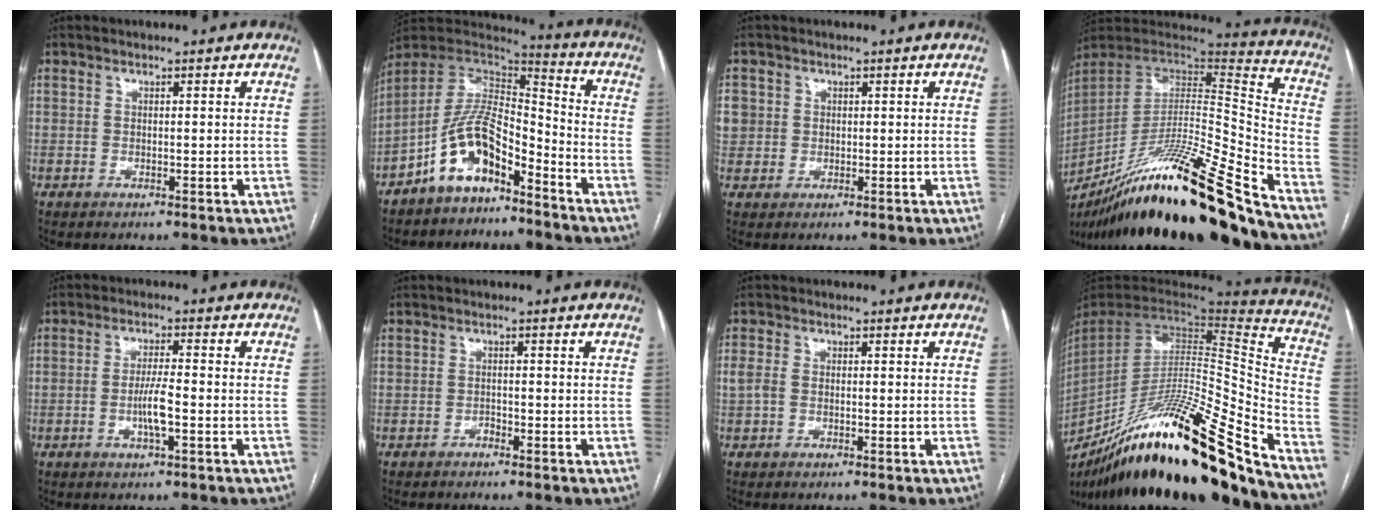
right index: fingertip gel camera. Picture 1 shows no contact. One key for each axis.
{"total": 11.0, "fx": -7.4, "fy": 3.5, "fz": 7.3, "tx": -0.146, "ty": 0.028, "tz": -0.140}
{"total": 5.9, "fx": 1.0, "fy": 5.6, "fz": 1.6, "tx": -0.057, "ty": 0.018, "tz": 0.028}
{"total": 31.7, "fx": -23.3, "fy": 1.7, "fz": 21.4, "tx": -0.320, "ty": -0.044, "tz": -0.389}
{"total": 4.5, "fx": -1.3, "fy": 0.4, "fz": 4.3, "tx": -0.087, "ty": -0.003, "tz": -0.024}
{"total": 0.8, "fx": -0.8, "fy": 0.3, "fz": 0.2, "tx": 0.001, "ty": 0.002, "tz": -0.015}
{"total": 2.8, "fx": -0.2, "fy": 2.0, "fz": 1.9, "tx": -0.060, "ty": 0.014, "tz": -0.003}
{"total": 33.7, "fx": -24.2, "fy": 2.5, "fz": 23.2, "tx": -0.349, "ty": -0.053, "tz": -0.399}